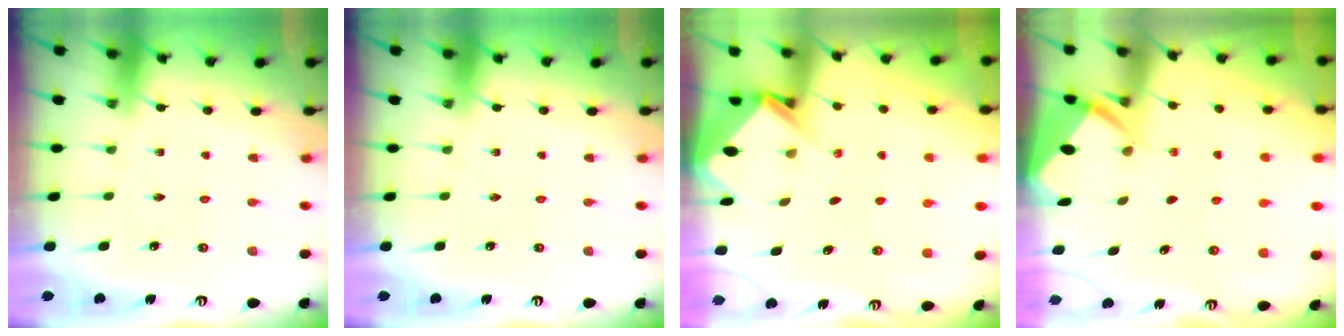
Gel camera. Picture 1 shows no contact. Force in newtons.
{"total": 0.0}
{"total": 3.6, "press": 3.6, "slide": 0.2}
{"total": 2.7, "press": 2.7, "slide": 0.3}